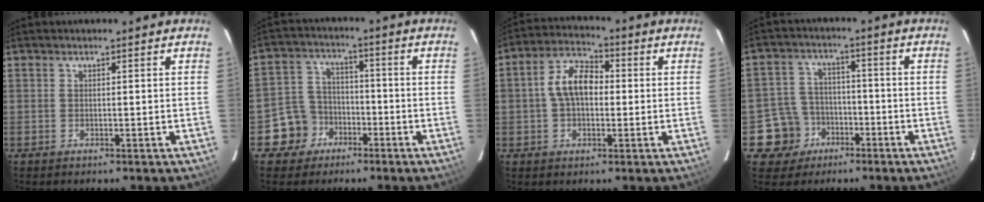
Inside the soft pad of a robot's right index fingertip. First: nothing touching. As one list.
[{"total": 7.7, "force": [-4.1, 6.5, 1.0], "torque": [-0.040, 0.033, -0.066]}, {"total": 8.4, "force": [0.1, 5.3, 6.6], "torque": [-0.127, 0.026, 0.001]}, {"total": 8.2, "force": [-4.0, 7.2, 0.5], "torque": [-0.036, 0.031, -0.059]}]